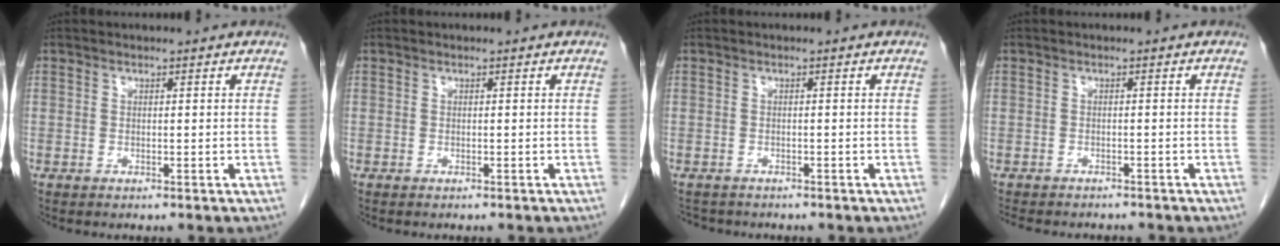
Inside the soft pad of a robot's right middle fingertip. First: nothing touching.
{"total": 1.0, "force": [-0.9, 0.2, 0.4], "torque": [-0.008, -0.002, -0.012]}
{"total": 3.4, "force": [-3.1, 1.4, 0.6], "torque": [-0.010, -0.004, -0.043]}
{"total": 8.4, "force": [-7.4, 2.5, 2.9], "torque": [-0.048, -0.003, -0.096]}